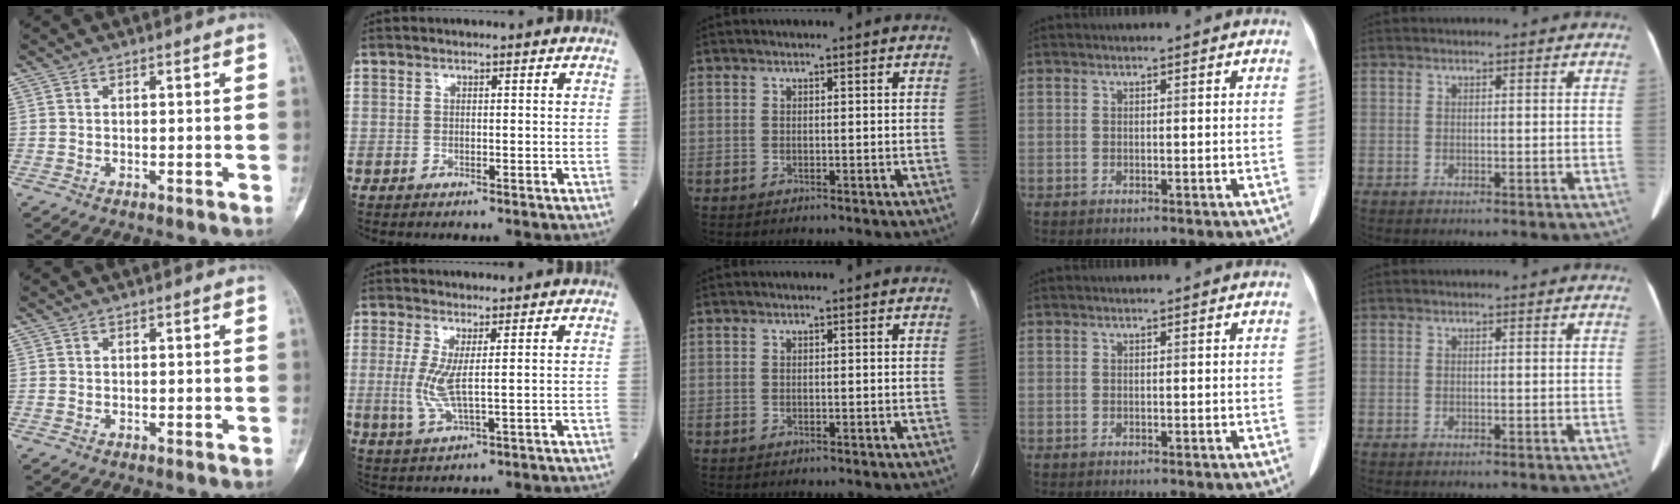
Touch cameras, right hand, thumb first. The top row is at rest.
{"index": {"total": 4.7, "force": [0.4, 0.4, 4.6], "torque": [-0.111, -0.013, 0.010]}}